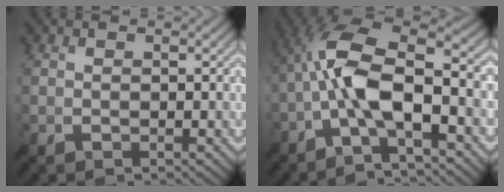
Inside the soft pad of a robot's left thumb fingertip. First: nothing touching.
{"total": 11.4, "force": [-2.4, 3.6, 10.5], "torque": [-0.210, 0.009, -0.057]}